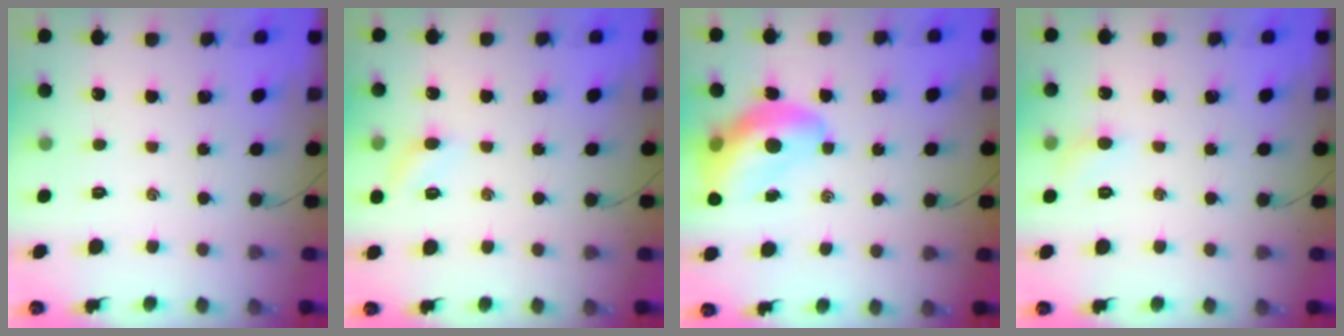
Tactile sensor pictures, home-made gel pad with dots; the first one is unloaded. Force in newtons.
{"total": 5.1, "press": 4.9, "slide": 1.6}
{"total": 12.9, "press": 12.4, "slide": 3.4}
{"total": 5.3, "press": 5.0, "slide": 1.6}